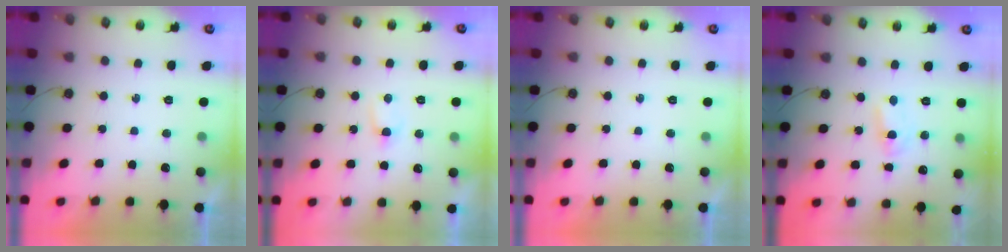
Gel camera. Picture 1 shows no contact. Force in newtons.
{"total": 2.7, "press": 2.7, "slide": 0.4}
{"total": 0.0}
{"total": 2.0, "press": 2.0, "slide": 0.3}